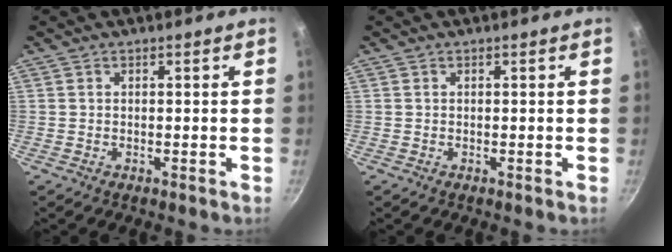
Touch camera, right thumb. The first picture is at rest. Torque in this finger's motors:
{"motor_torque": [0.00, 0.00, 0.59, 0.02, 0.00]}